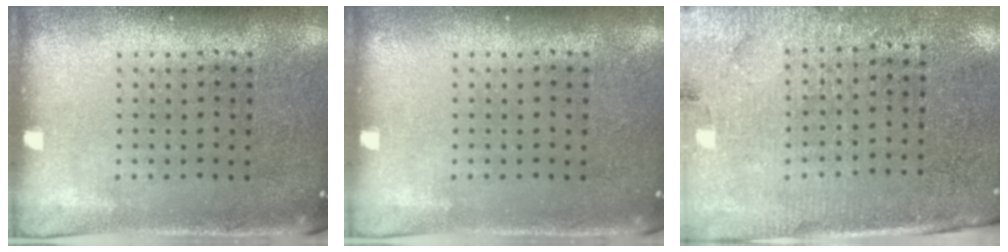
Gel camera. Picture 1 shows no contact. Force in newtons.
{"total": 0.0}
{"total": 3.1, "press": 2.9, "slide": 1.1}